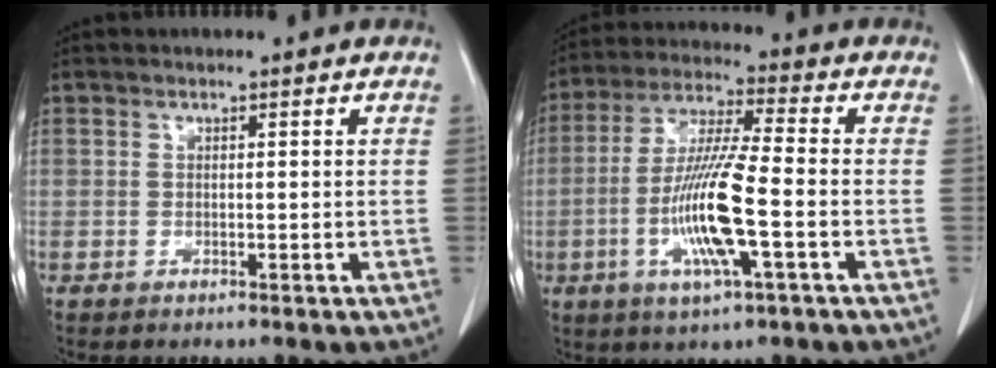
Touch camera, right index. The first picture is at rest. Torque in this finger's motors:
{"motor_torque": [1.67, -0.47, 0.40, 0.18]}